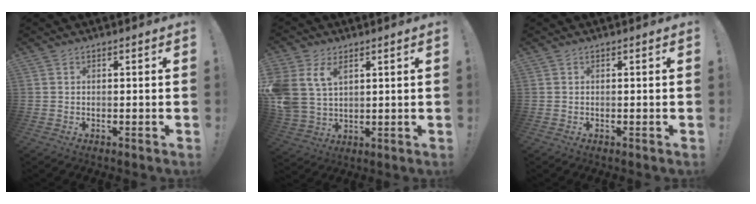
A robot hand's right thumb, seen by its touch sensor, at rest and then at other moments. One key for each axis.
{"total": 10.5, "fx": 4.7, "fy": 7.2, "fz": 6.0, "tx": -0.135, "ty": -0.013, "tz": 0.094}
{"total": 0.0}